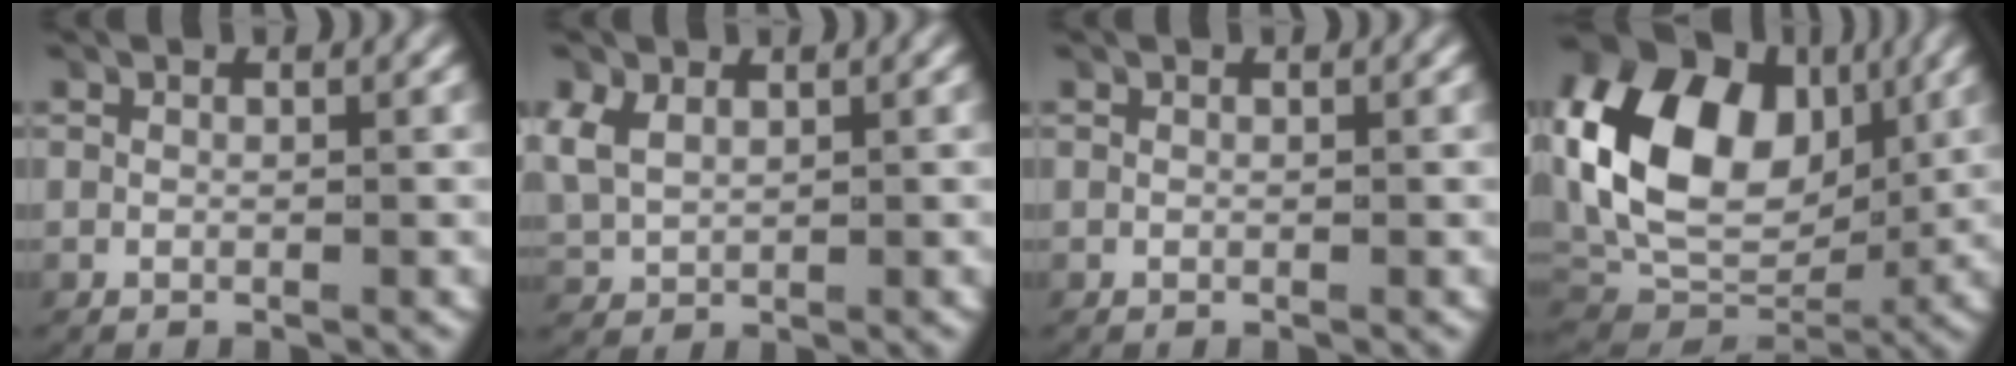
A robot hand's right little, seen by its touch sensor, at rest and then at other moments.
{"total": 3.5, "force": [0.9, 2.9, 1.7], "torque": [-0.059, -0.005, 0.026]}
{"total": 0.0}
{"total": 13.4, "force": [2.4, 9.6, 9.0], "torque": [-0.190, -0.014, 0.048]}